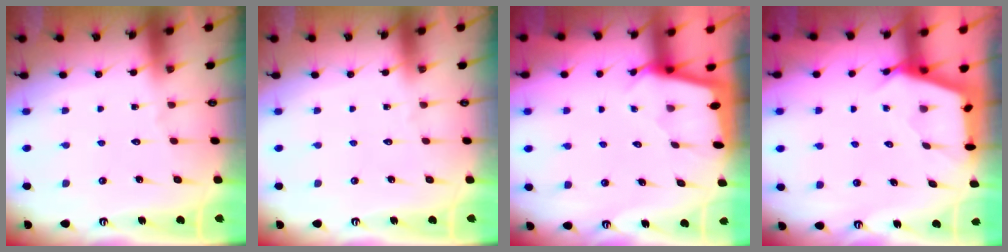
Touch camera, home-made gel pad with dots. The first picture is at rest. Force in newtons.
{"total": 0.0}
{"total": 1.8, "press": 1.8, "slide": 0.3}
{"total": 2.7, "press": 2.6, "slide": 0.3}